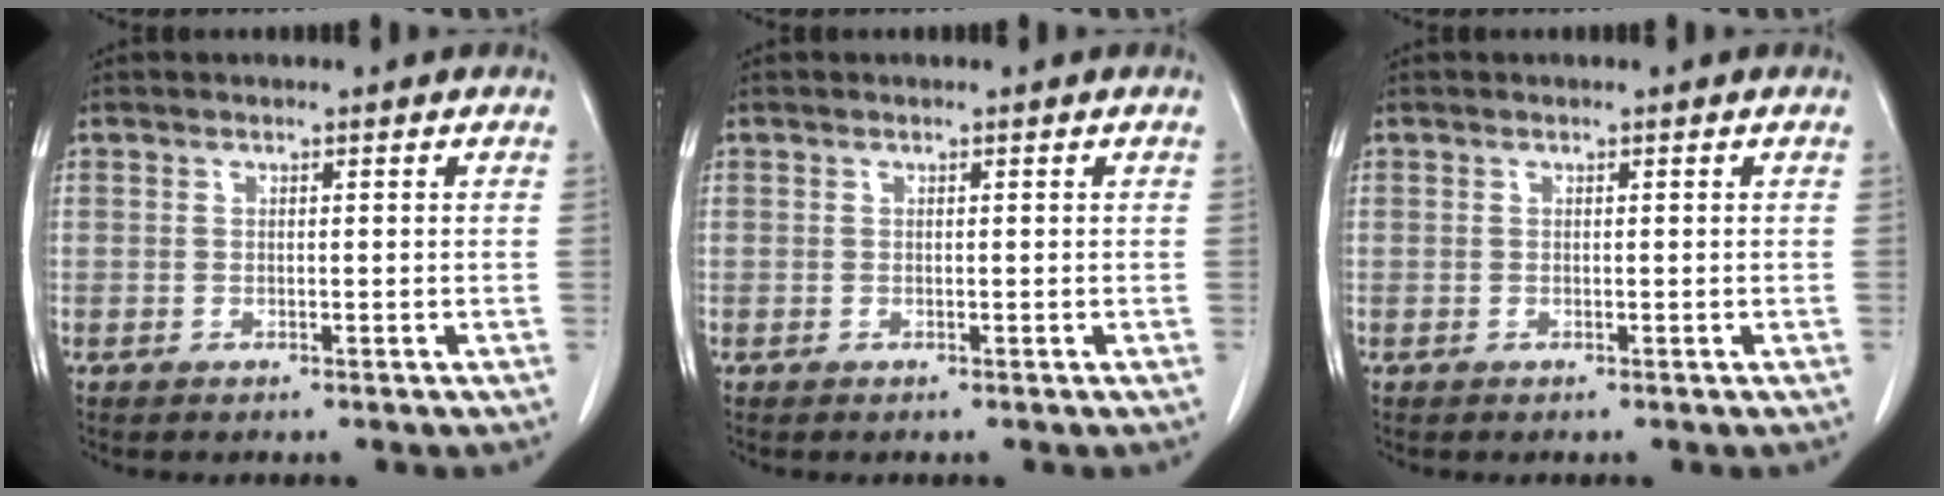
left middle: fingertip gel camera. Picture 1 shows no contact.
{"total": 0.0}
{"total": 0.0}